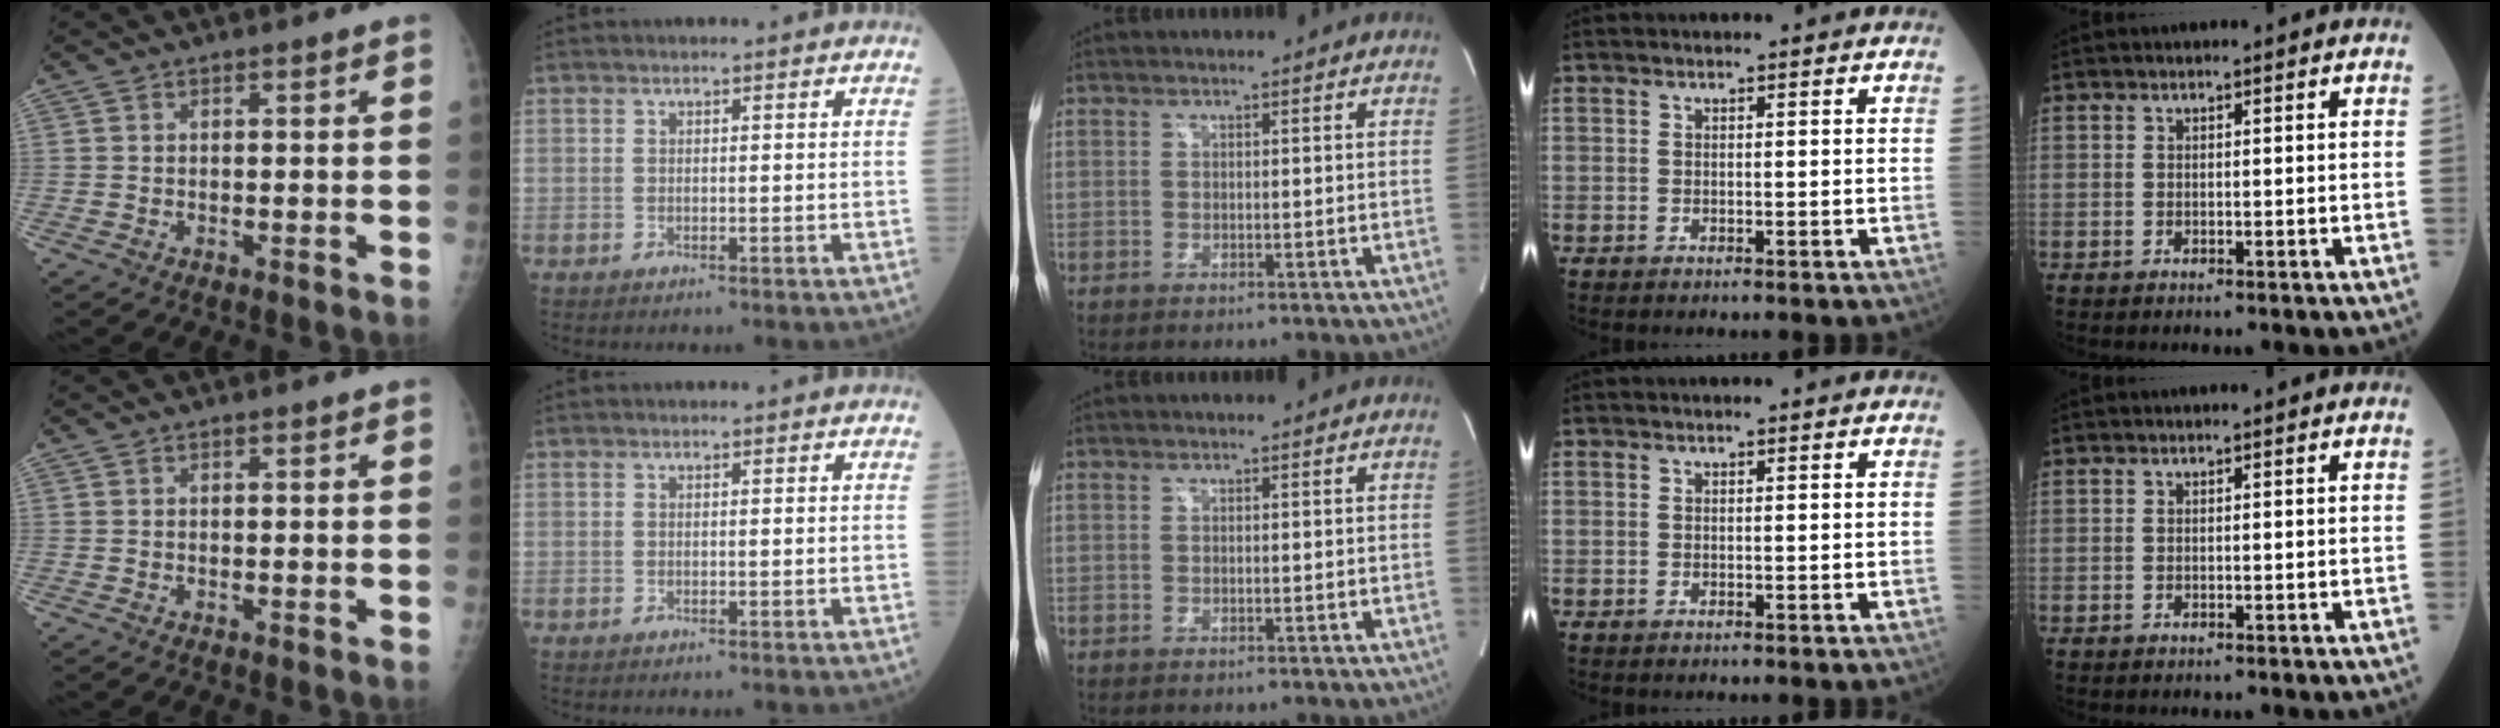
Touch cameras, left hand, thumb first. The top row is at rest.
{}